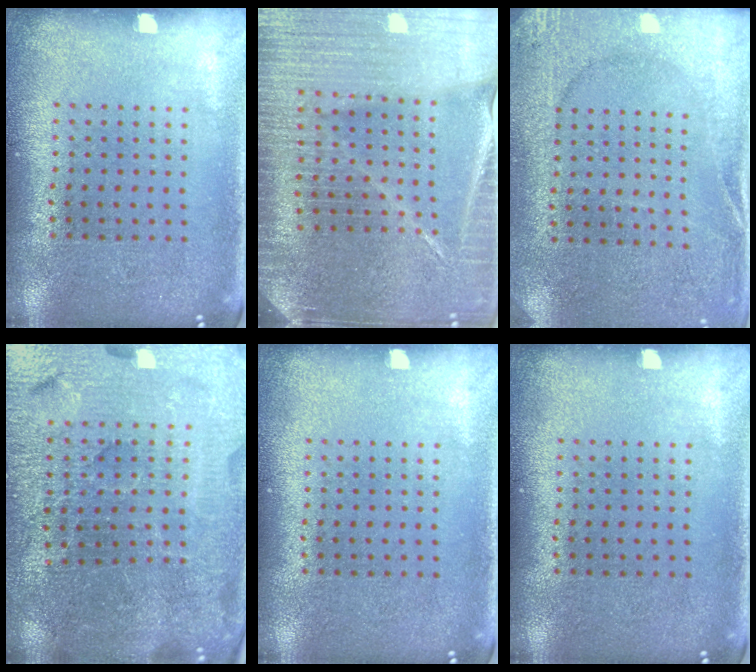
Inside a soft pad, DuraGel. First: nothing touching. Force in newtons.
{"total": 4.9, "press": 4.5, "slide": 2.1}
{"total": 2.6, "press": 2.5, "slide": 0.4}
{"total": 4.9, "press": 4.7, "slide": 1.4}
{"total": 0.0}
{"total": 0.0}